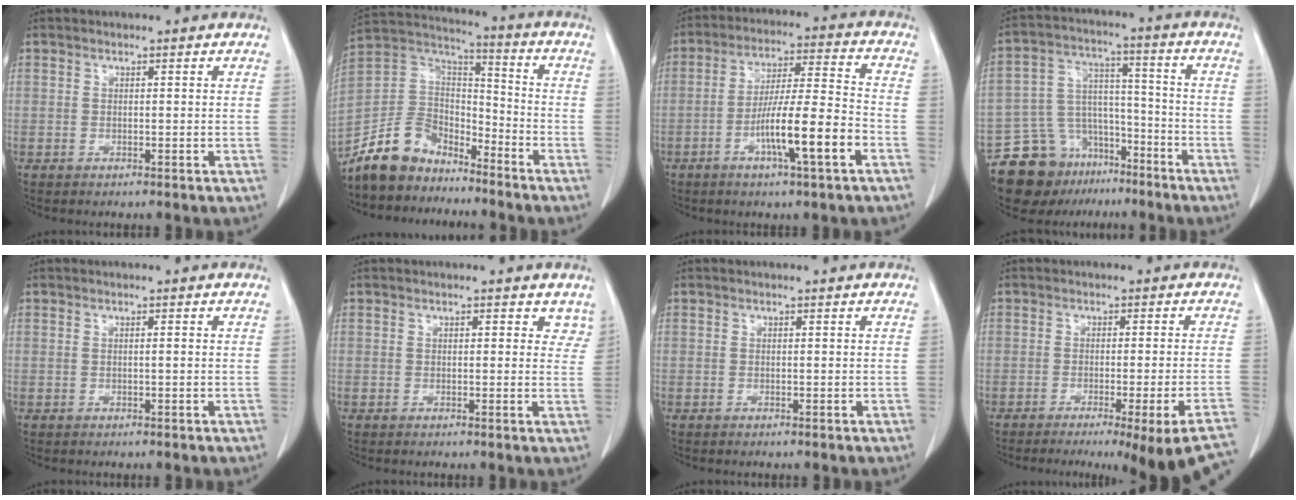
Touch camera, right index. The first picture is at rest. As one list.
[{"total": 11.1, "force": [-9.1, 5.8, 2.6], "torque": [-0.059, 0.041, -0.175]}, {"total": 12.2, "force": [-4.9, 0.3, 11.2], "torque": [-0.195, 0.001, -0.085]}, {"total": 13.9, "force": [-10.4, 8.4, 3.9], "torque": [-0.069, 0.059, -0.170]}, {"total": 0.6, "force": [0.0, 0.0, 0.5], "torque": [-0.009, 0.000, 0.001]}, {"total": 2.9, "force": [1.9, 1.7, 1.3], "torque": [0.010, -0.001, 0.015]}, {"total": 0.0}, {"total": 15.1, "force": [-12.7, -1.5, 8.1], "torque": [-0.039, -0.029, -0.159]}]